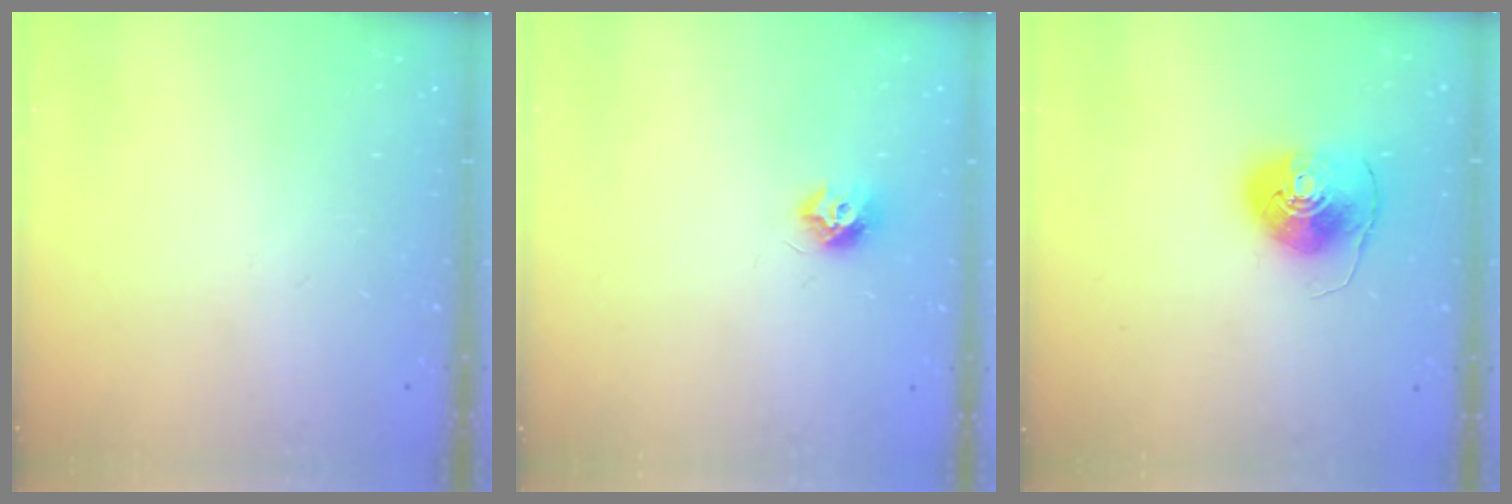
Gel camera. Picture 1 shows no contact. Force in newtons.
{"total": 7.3, "press": 7.3, "slide": 0.3}
{"total": 8.3, "press": 8.3, "slide": 0.5}